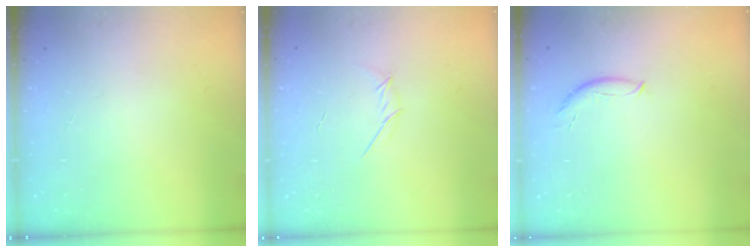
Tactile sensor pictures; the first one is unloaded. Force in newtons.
{"total": 3.6, "press": 3.5, "slide": 0.9}
{"total": 7.4, "press": 7.4, "slide": 1.0}